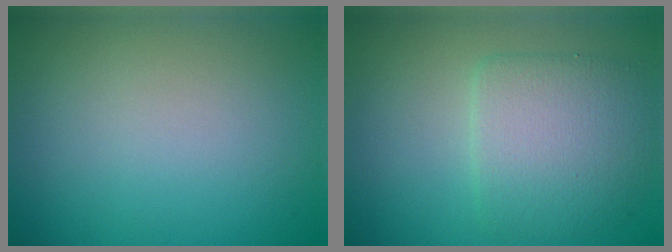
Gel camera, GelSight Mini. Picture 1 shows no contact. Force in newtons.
{"total": 4.9, "press": 4.8, "slide": 0.3}